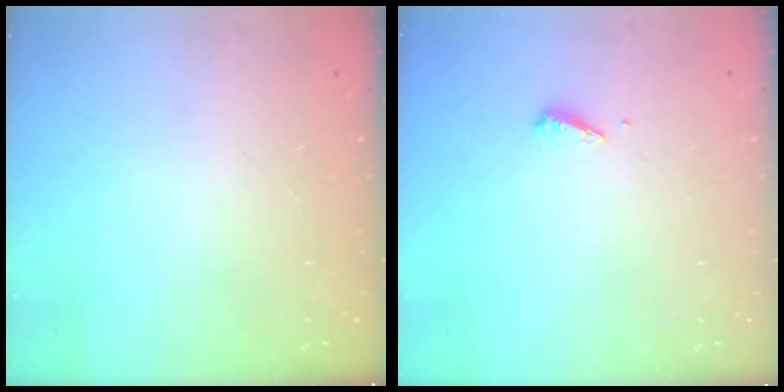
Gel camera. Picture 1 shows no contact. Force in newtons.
{"total": 3.7, "press": 3.7, "slide": 0.2}